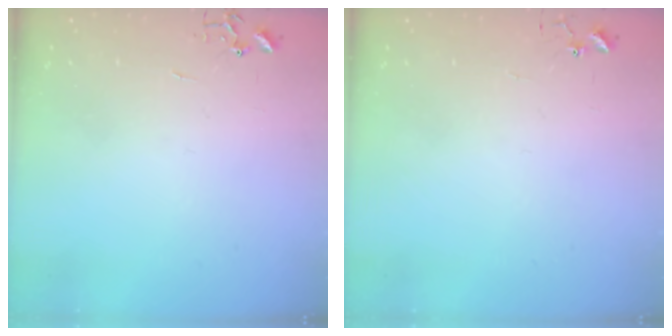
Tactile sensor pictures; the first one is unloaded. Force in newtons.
{"total": 4.8, "press": 4.8, "slide": 0.2}